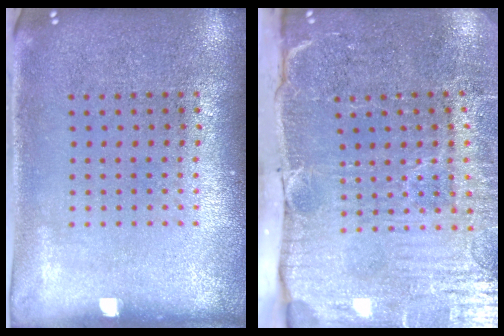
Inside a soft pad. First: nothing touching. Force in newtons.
{"total": 5.4, "press": 4.5, "slide": 3.0}